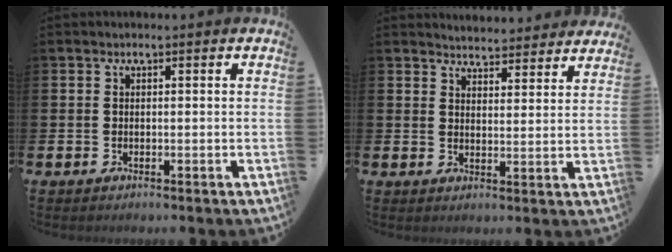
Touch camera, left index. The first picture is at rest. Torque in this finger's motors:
{"motor_torque": [1.07, -1.08, 0.26, 0.02]}